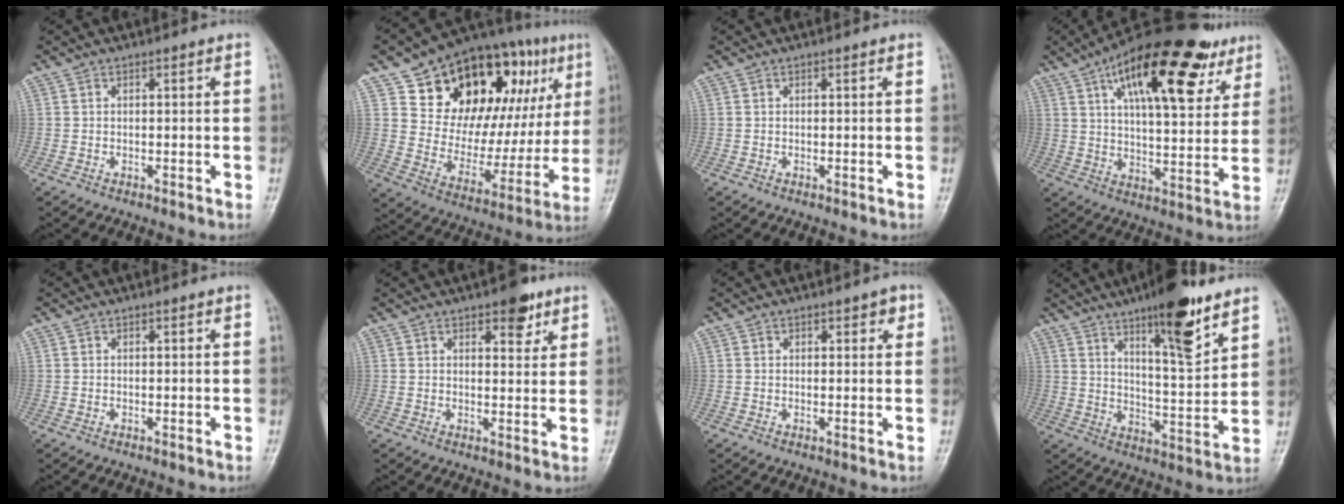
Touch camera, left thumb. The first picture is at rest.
{"total": 27.7, "force": [12.4, 15.4, 19.3], "torque": [-0.231, -0.003, 0.204]}
{"total": 0.0}
{"total": 25.7, "force": [13.0, 10.4, 19.5], "torque": [-0.271, -0.015, 0.201]}
{"total": 0.0}
{"total": 5.5, "force": [3.4, 2.6, 3.5], "torque": [-0.025, -0.016, 0.042]}
{"total": 2.1, "force": [1.1, 1.3, 1.2], "torque": [0.002, -0.002, 0.012]}
{"total": 16.7, "force": [10.8, 3.3, 12.4], "torque": [-0.178, -0.065, 0.180]}